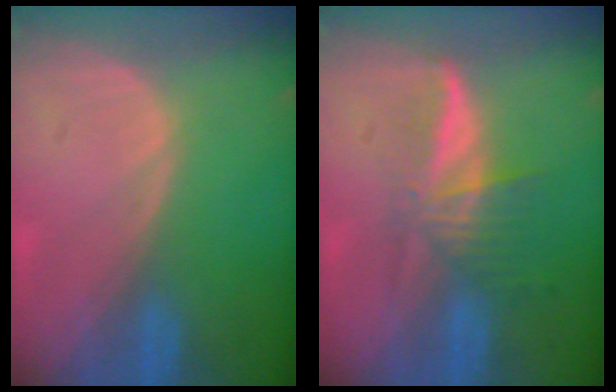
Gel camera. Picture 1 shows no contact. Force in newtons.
{"total": 6.0, "press": 5.5, "slide": 2.4}